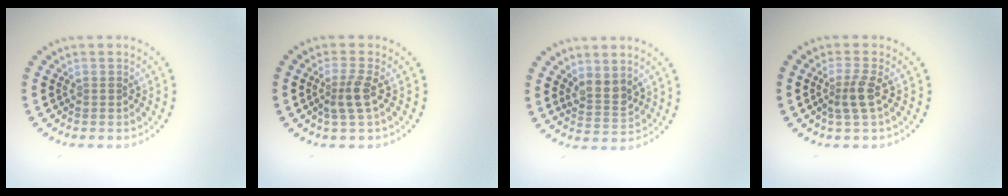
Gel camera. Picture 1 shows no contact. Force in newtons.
{"total": 2.3, "press": 1.8, "slide": 1.3}
{"total": 2.4, "press": 2.1, "slide": 1.2}
{"total": 2.1, "press": 1.8, "slide": 1.2}